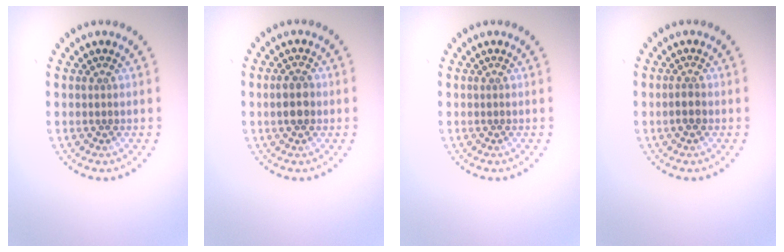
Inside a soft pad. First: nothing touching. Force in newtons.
{"total": 2.1, "press": 2.1, "slide": 0.2}
{"total": 0.0}
{"total": 1.3, "press": 1.3, "slide": 0.4}